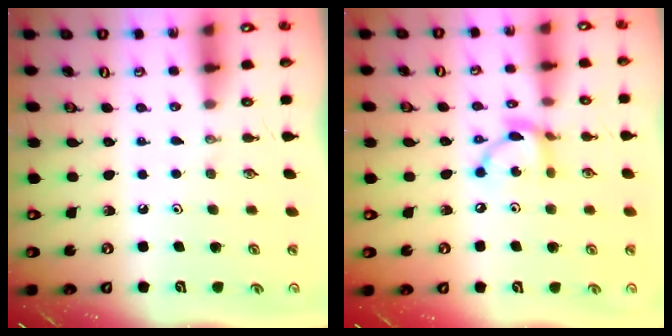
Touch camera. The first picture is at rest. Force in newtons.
{"total": 9.0, "press": 9.0, "slide": 0.3}